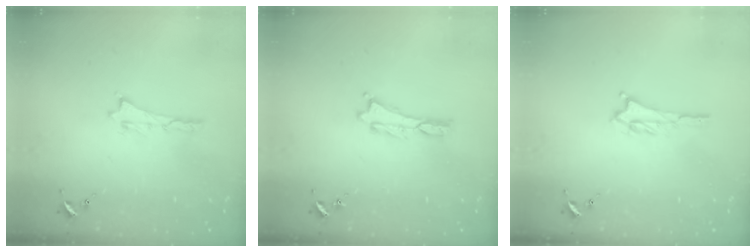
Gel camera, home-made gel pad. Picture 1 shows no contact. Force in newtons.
{"total": 0.0}
{"total": 1.2, "press": 1.2, "slide": 0.2}